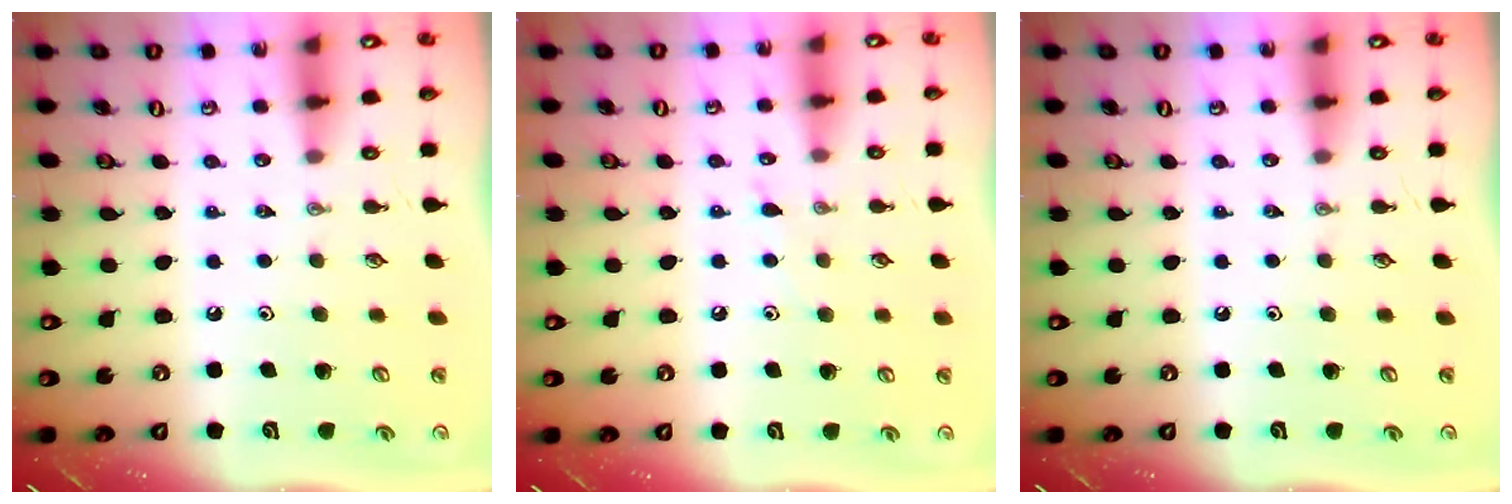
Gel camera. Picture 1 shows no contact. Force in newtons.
{"total": 5.5, "press": 5.4, "slide": 0.7}
{"total": 0.0}